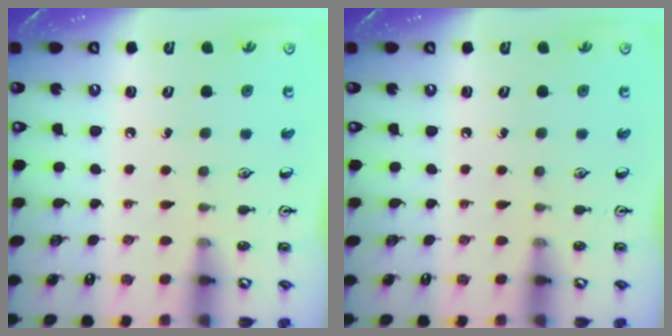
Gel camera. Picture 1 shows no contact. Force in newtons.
{"total": 0.0}